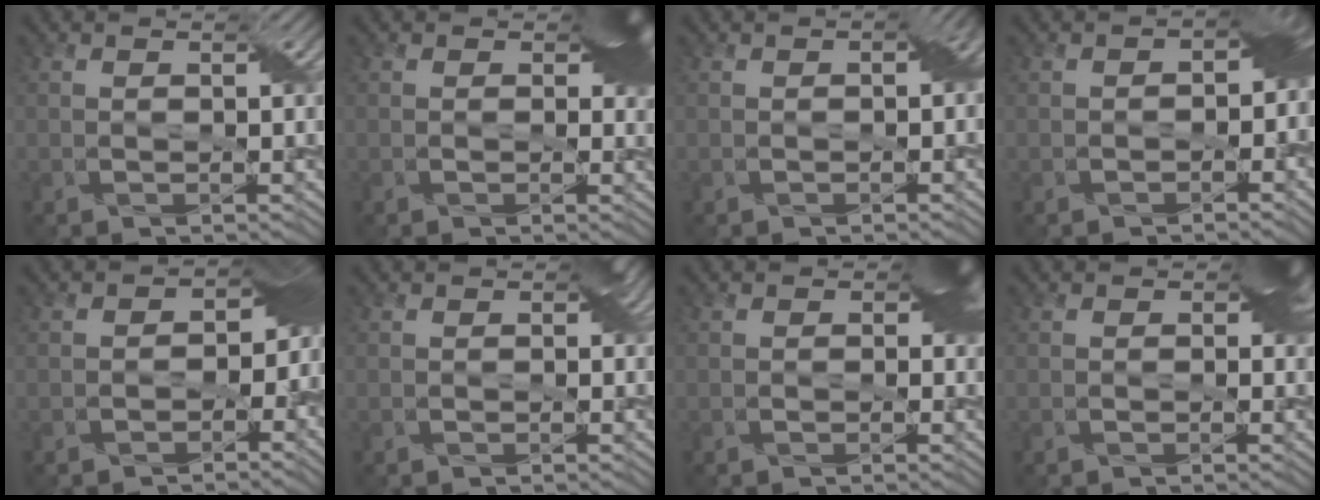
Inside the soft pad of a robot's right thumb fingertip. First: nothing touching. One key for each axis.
{"total": 4.9, "fx": 0.8, "fy": 3.3, "fz": 3.5, "tx": -0.040, "ty": -0.002, "tz": 0.008}
{"total": 3.0, "fx": -0.3, "fy": 1.6, "fz": 2.5, "tx": -0.031, "ty": -0.002, "tz": -0.004}
{"total": 5.0, "fx": -1.2, "fy": 3.3, "fz": 3.6, "tx": -0.035, "ty": -0.008, "tz": -0.019}
{"total": 8.1, "fx": -2.0, "fy": 6.1, "fz": 4.9, "tx": -0.019, "ty": -0.018, "tz": -0.026}
{"total": 1.8, "fx": 0.1, "fy": 1.3, "fz": 1.3, "tx": -0.017, "ty": -0.002, "tz": 0.000}
{"total": 3.8, "fx": 0.3, "fy": 2.7, "fz": 2.7, "tx": -0.025, "ty": 0.000, "tz": 0.002}
{"total": 3.4, "fx": 0.4, "fy": 2.3, "fz": 2.5, "tx": -0.024, "ty": 0.000, "tz": 0.003}